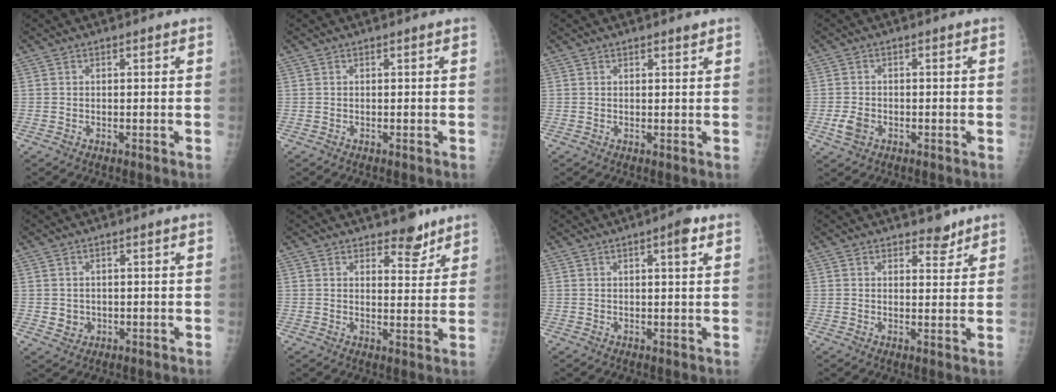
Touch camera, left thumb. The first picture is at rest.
{"total": 0.0}
{"total": 0.9, "force": [0.8, 0.2, 0.3], "torque": [-0.003, -0.007, 0.012]}
{"total": 3.1, "force": [-1.3, 2.2, 1.6], "torque": [-0.033, 0.001, -0.021]}
{"total": 2.4, "force": [-0.3, 2.3, 0.6], "torque": [-0.002, 0.000, 0.004]}
{"total": 5.2, "force": [4.1, 2.4, 2.0], "torque": [-0.001, -0.030, 0.059]}
{"total": 3.7, "force": [1.8, 0.9, 3.2], "torque": [-0.042, -0.004, 0.021]}
{"total": 3.3, "force": [2.7, 1.6, 0.9], "torque": [0.008, -0.020, 0.038]}